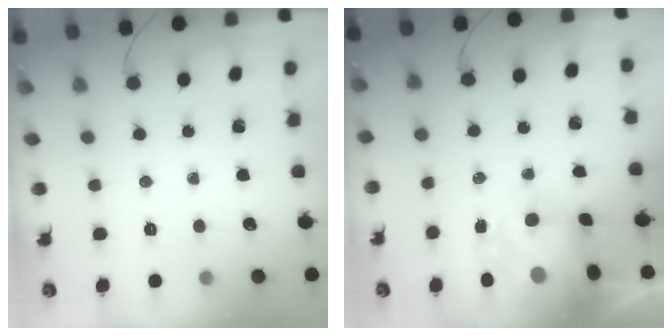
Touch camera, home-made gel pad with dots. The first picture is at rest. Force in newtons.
{"total": 6.2, "press": 6.1, "slide": 1.4}